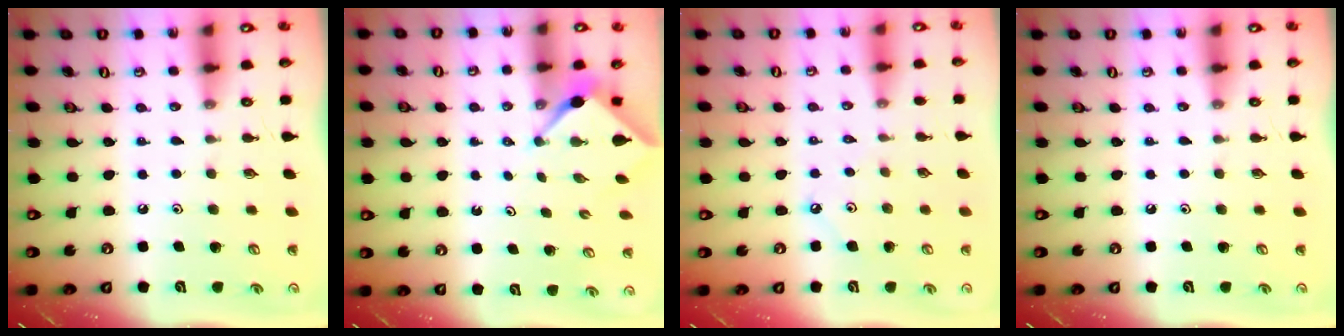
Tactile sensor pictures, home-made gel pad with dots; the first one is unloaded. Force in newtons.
{"total": 2.5, "press": 2.5, "slide": 0.3}
{"total": 3.0, "press": 3.0, "slide": 0.2}
{"total": 0.0}